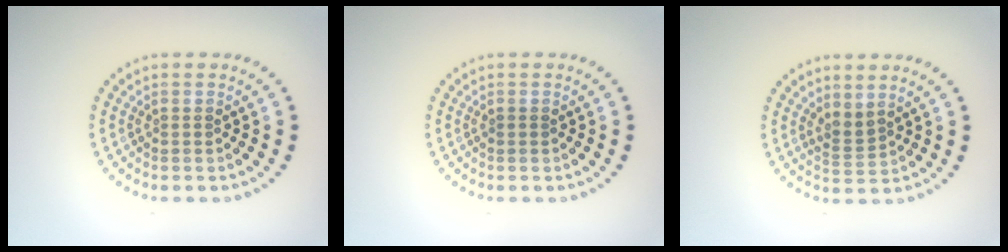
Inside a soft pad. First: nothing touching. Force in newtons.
{"total": 0.5, "press": 0.5, "slide": 0.1}
{"total": 1.8, "press": 1.3, "slide": 1.2}